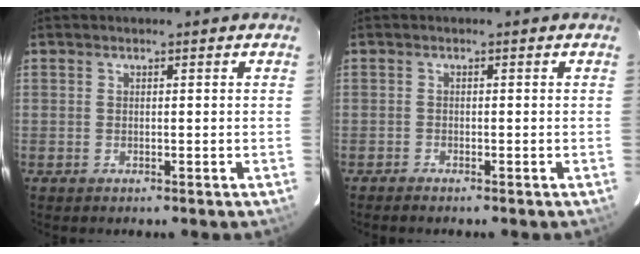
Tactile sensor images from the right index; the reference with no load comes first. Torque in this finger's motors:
{"motor_torque": [0.59, -0.57, 0.06, 0.00]}